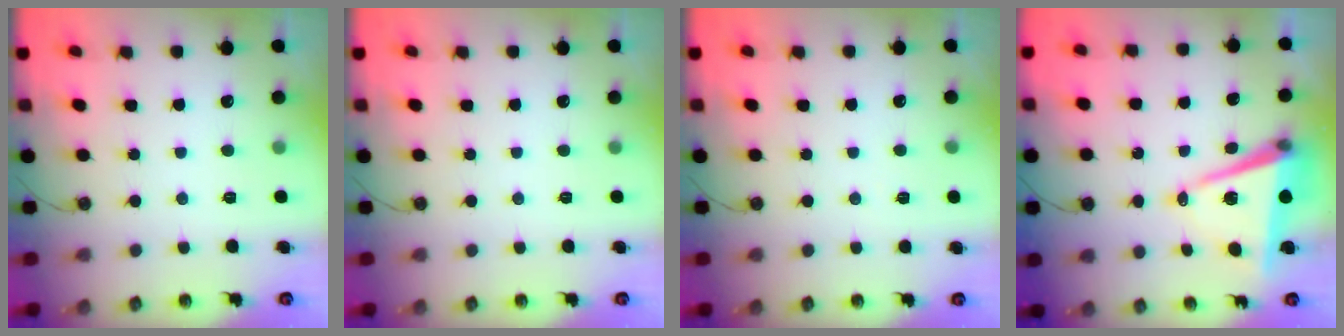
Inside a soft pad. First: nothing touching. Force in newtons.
{"total": 0.0}
{"total": 2.2, "press": 1.9, "slide": 1.1}
{"total": 9.4, "press": 8.5, "slide": 3.8}